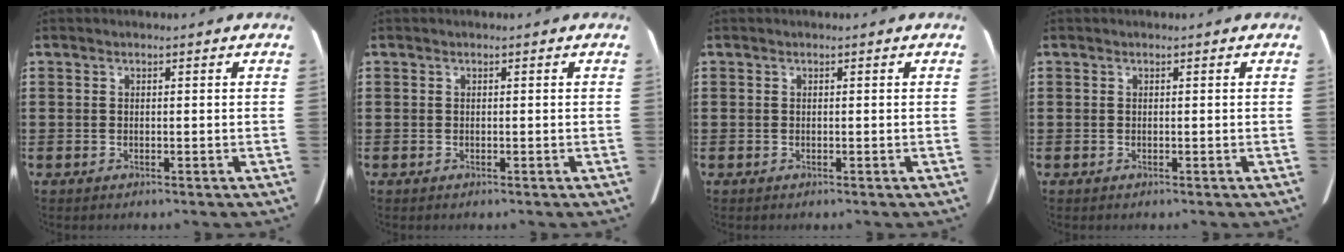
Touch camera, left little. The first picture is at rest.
{"total": 0.0}
{"total": 0.0}
{"total": 0.0}